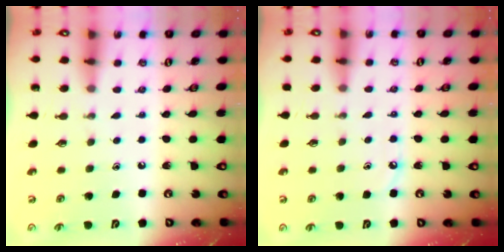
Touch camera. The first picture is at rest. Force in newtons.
{"total": 4.3, "press": 4.2, "slide": 0.6}